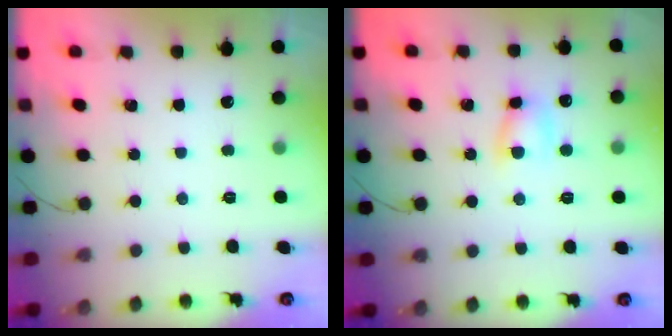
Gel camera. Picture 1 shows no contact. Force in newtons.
{"total": 5.7, "press": 5.6, "slide": 0.6}